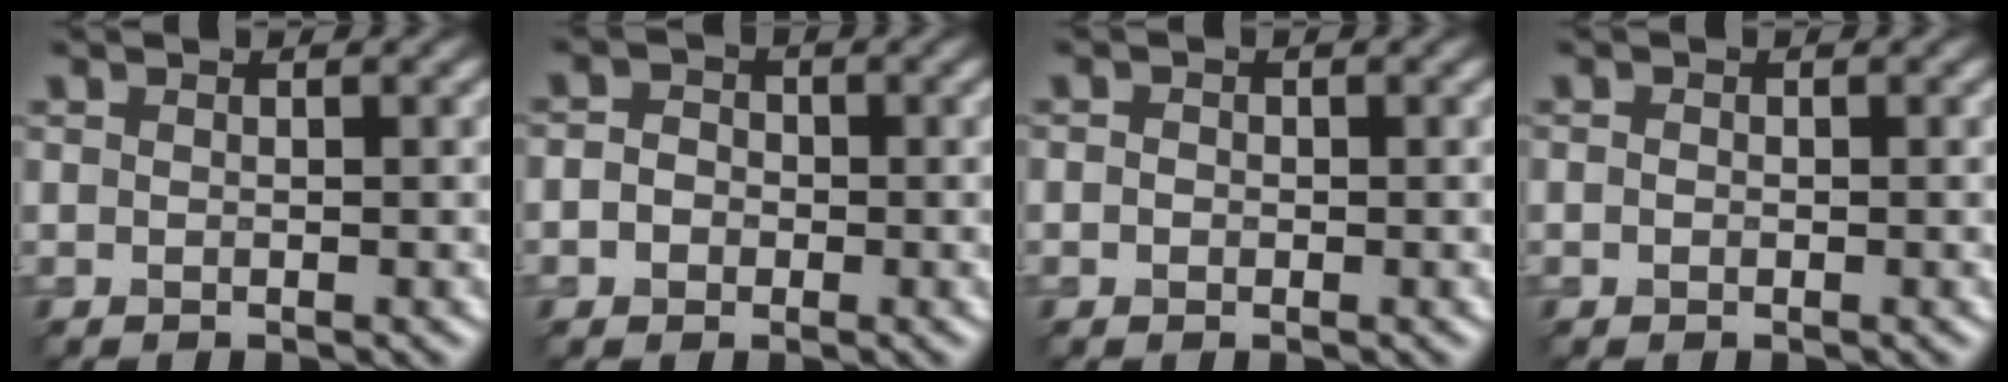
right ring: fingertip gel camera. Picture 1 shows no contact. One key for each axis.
{"total": 2.4, "fx": -0.4, "fy": 2.1, "fz": 1.0, "tx": -0.003, "ty": 0.006, "tz": -0.025}
{"total": 0.9, "fx": -0.1, "fy": 0.8, "fz": 0.3, "tx": -0.006, "ty": -0.003, "tz": -0.009}
{"total": 0.5, "fx": -0.1, "fy": 0.4, "fz": 0.3, "tx": -0.004, "ty": -0.003, "tz": -0.006}